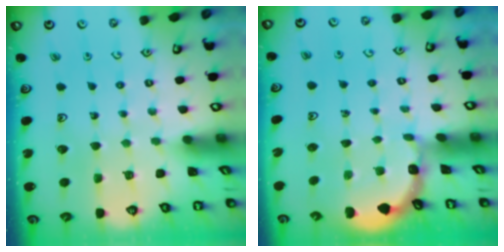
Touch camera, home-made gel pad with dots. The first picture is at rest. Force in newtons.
{"total": 1.7, "press": 1.7, "slide": 0.1}